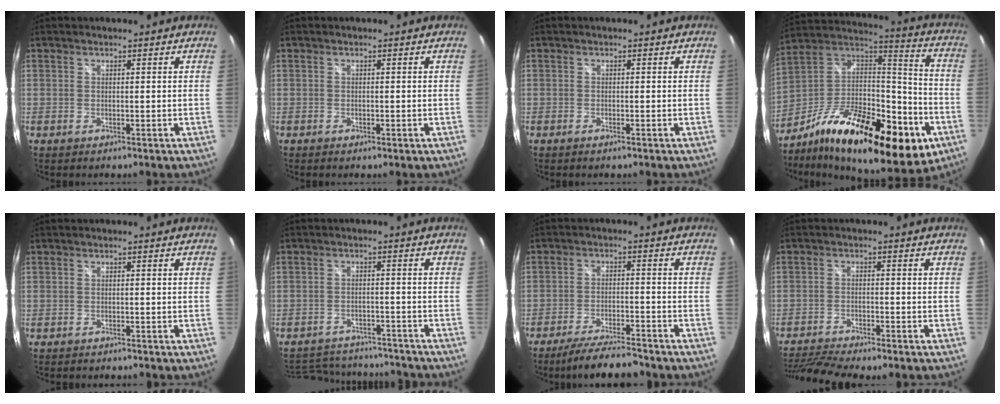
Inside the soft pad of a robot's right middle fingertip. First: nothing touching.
{"total": 0.6, "force": [-0.3, 0.3, 0.4], "torque": [-0.005, -0.001, -0.006]}
{"total": 0.9, "force": [-0.7, 0.1, 0.6], "torque": [-0.011, -0.002, -0.013]}
{"total": 31.4, "force": [-15.0, 12.6, 24.5], "torque": [-0.402, -0.013, -0.240]}
{"total": 2.0, "force": [-1.9, 0.5, 0.6], "torque": [-0.014, -0.012, -0.028]}
{"total": 16.4, "force": [-14.5, 5.7, 5.3], "torque": [-0.117, 0.021, -0.187]}
{"total": 10.7, "force": [-9.5, 1.4, 4.7], "torque": [-0.103, -0.008, -0.153]}
{"total": 9.3, "force": [-8.5, 0.4, 3.8], "torque": [-0.100, -0.018, -0.146]}